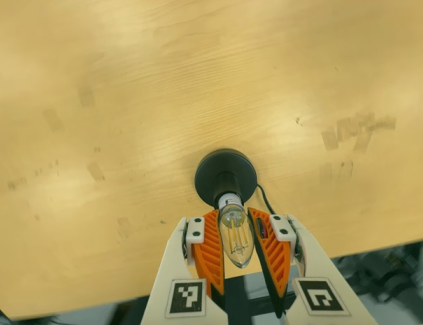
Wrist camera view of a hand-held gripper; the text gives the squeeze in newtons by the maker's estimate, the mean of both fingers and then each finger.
{"total": 14.1, "left": 14.1, "right": 14.1}